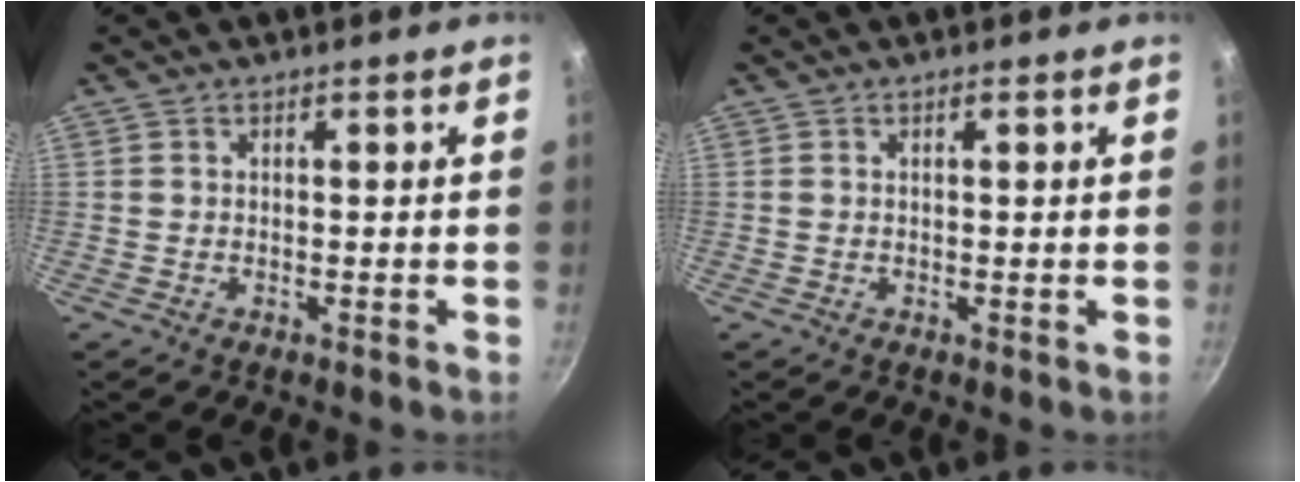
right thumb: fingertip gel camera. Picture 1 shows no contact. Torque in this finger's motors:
{"motor_torque": [0.11, -0.03, -0.26, 0.03, 0.02]}